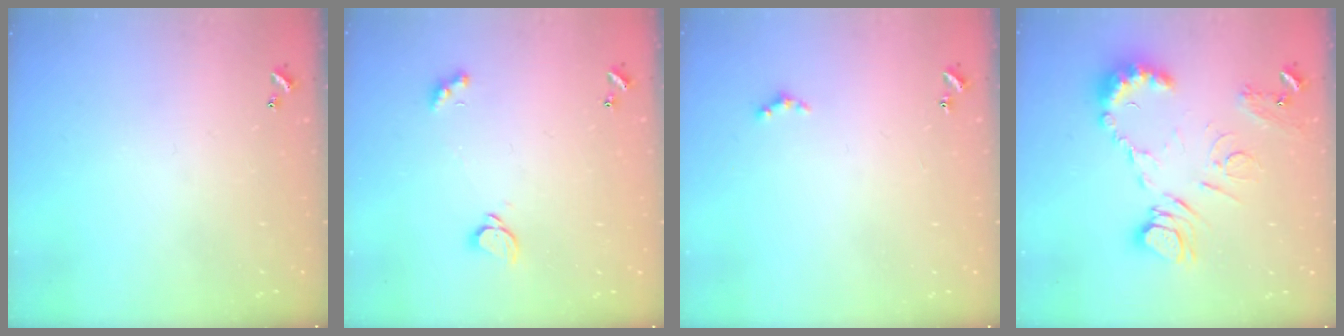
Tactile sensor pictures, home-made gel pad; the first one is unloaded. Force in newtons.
{"total": 1.8, "press": 1.7, "slide": 0.5}
{"total": 0.7, "press": 0.6, "slide": 0.4}
{"total": 13.0, "press": 13.0, "slide": 1.2}